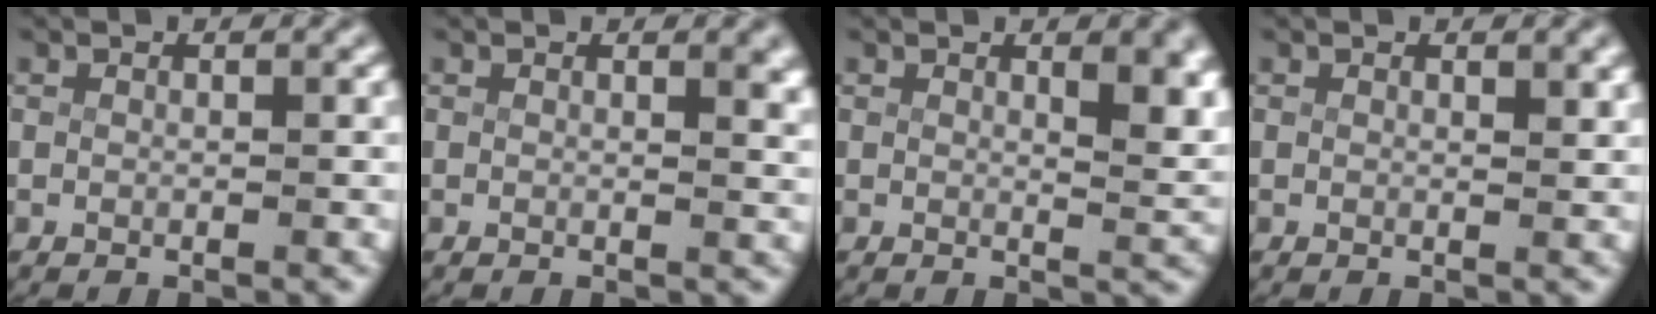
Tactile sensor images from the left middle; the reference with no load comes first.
{"total": 1.2, "force": [0.8, 0.0, 0.9], "torque": [-0.006, -0.007, 0.013]}
{"total": 3.3, "force": [1.5, 0.8, 2.8], "torque": [-0.030, -0.016, 0.027]}
{"total": 0.6, "force": [0.6, 0.0, 0.2], "torque": [-0.002, -0.006, 0.009]}